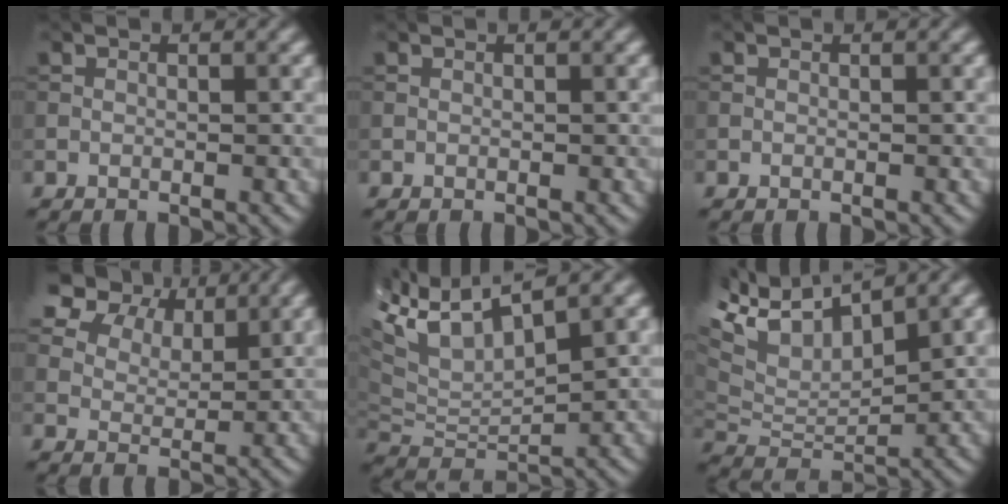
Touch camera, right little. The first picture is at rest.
{"total": 0.0}
{"total": 0.0}
{"total": 6.3, "force": [5.0, 3.0, 2.5], "torque": [-0.083, -0.008, 0.114]}
{"total": 6.2, "force": [3.4, 2.1, 4.7], "torque": [-0.133, 0.011, 0.088]}
{"total": 7.5, "force": [4.3, 3.2, 5.2], "torque": [-0.147, 0.009, 0.107]}